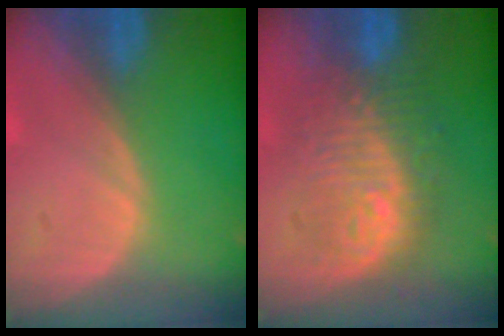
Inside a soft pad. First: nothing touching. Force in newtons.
{"total": 9.6, "press": 9.6, "slide": 0.7}